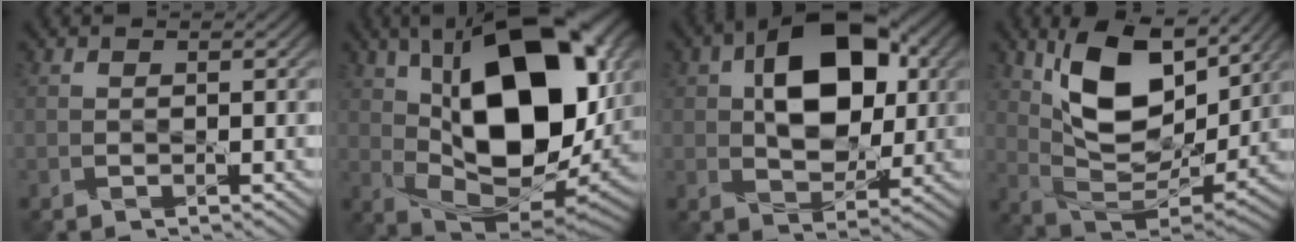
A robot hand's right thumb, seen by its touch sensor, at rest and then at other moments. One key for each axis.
{"total": 19.2, "fx": 4.4, "fy": 10.1, "fz": 15.7, "tx": -0.264, "ty": 0.022, "tz": 0.067}
{"total": 11.5, "fx": 2.6, "fy": 7.3, "fz": 8.5, "tx": -0.139, "ty": 0.017, "tz": 0.037}
{"total": 13.2, "fx": 6.5, "fy": 6.4, "fz": 9.5, "tx": -0.179, "ty": 0.003, "tz": 0.121}